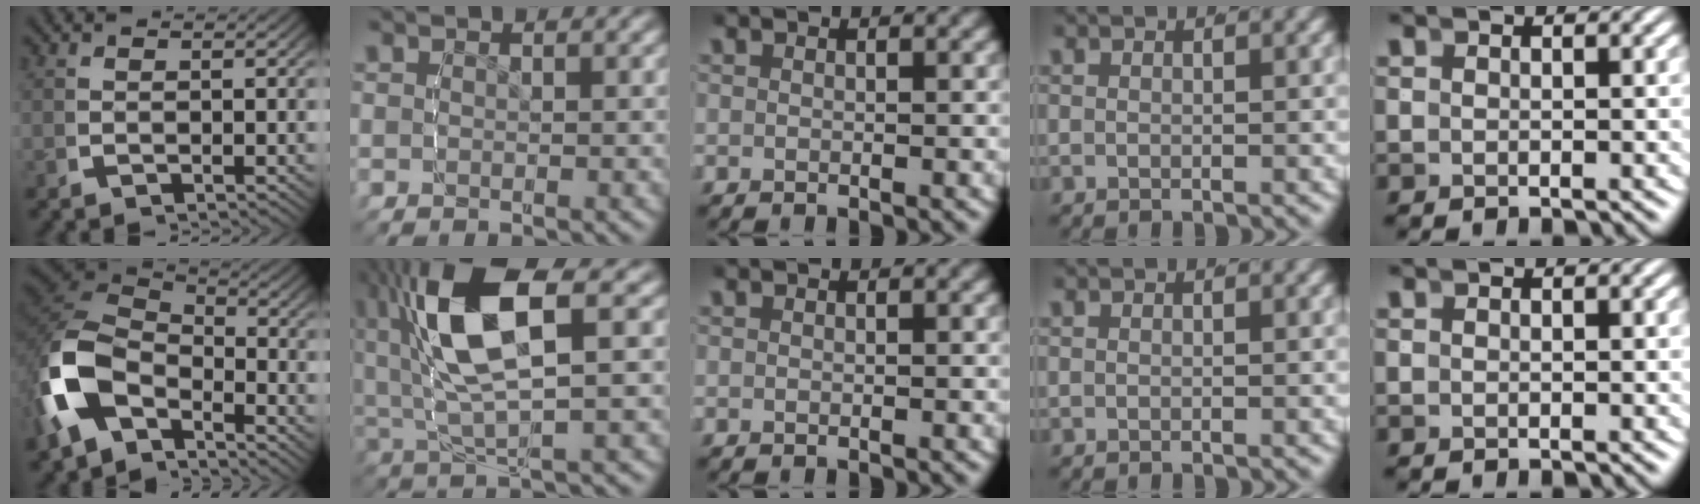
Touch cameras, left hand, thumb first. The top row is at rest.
{"thumb": {"total": 10.9, "force": [-1.3, 7.5, 7.8], "torque": [-0.192, -0.018, -0.021]}, "index": {"total": 10.2, "force": [2.0, 4.4, 8.9], "torque": [-0.195, -0.005, 0.043]}}